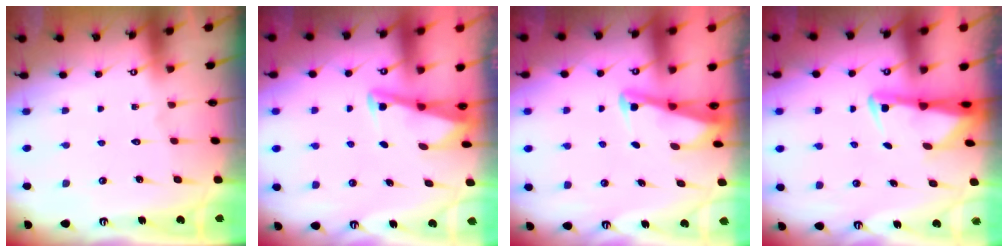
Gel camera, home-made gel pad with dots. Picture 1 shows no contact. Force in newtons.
{"total": 2.9, "press": 2.9, "slide": 0.4}
{"total": 2.9, "press": 2.8, "slide": 0.3}
{"total": 2.9, "press": 2.8, "slide": 0.6}